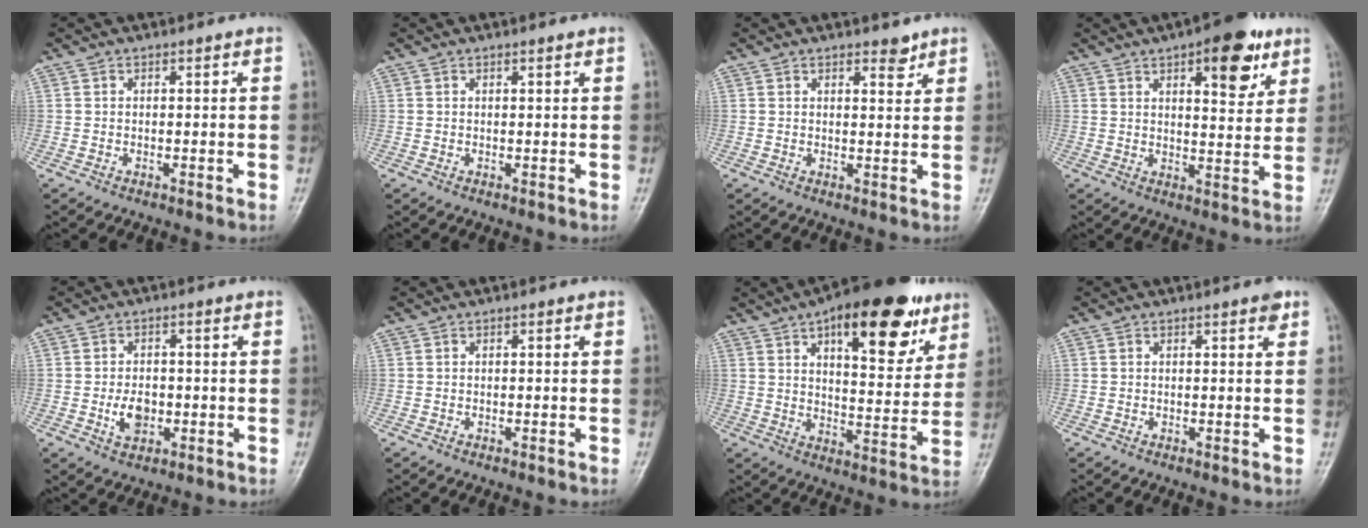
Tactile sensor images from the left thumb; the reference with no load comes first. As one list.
[{"total": 0.7, "force": [0.5, 0.0, 0.5], "torque": [-0.008, -0.002, 0.008]}, {"total": 2.6, "force": [2.0, 1.1, 1.3], "torque": [-0.007, -0.014, 0.030]}, {"total": 12.3, "force": [6.5, 4.9, 9.2], "torque": [-0.092, -0.026, 0.085]}, {"total": 5.1, "force": [-1.1, 3.5, 3.6], "torque": [-0.052, 0.002, -0.015]}, {"total": 0.0}, {"total": 21.1, "force": [11.5, 8.8, 15.3], "torque": [-0.181, -0.034, 0.170]}, {"total": 1.4, "force": [0.9, 0.4, 1.0], "torque": [-0.012, -0.002, 0.009]}]